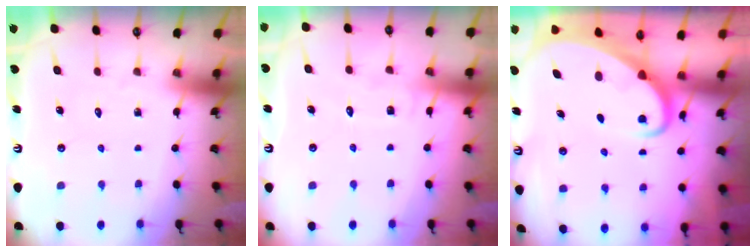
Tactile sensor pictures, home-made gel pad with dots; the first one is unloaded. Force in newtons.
{"total": 4.6, "press": 4.5, "slide": 0.4}
{"total": 3.0, "press": 3.0, "slide": 0.2}